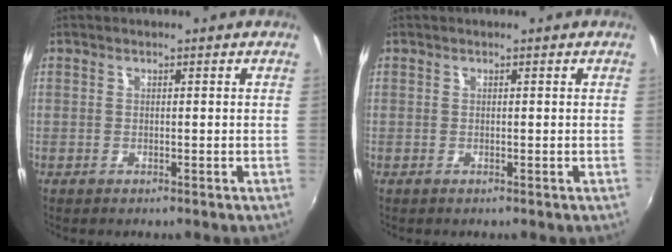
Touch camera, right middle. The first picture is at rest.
{"total": 0.0}